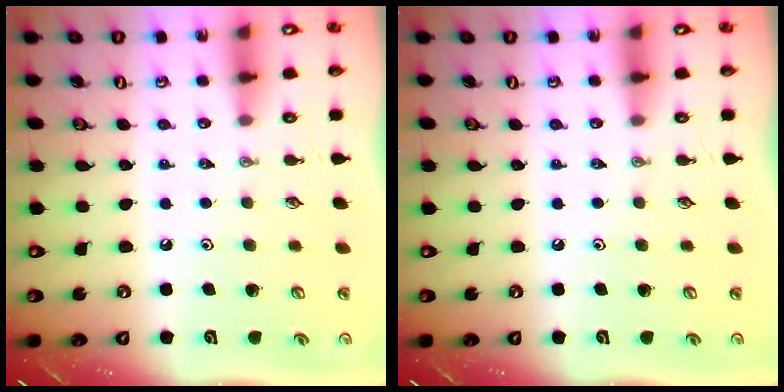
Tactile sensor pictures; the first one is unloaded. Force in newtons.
{"total": 0.0}